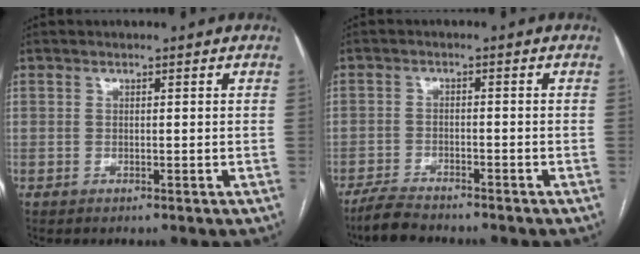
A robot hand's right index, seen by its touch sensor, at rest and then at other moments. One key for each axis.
{"total": 5.1, "fx": -4.6, "fy": 1.0, "fz": 1.9, "tx": -0.039, "ty": -0.014, "tz": -0.084}